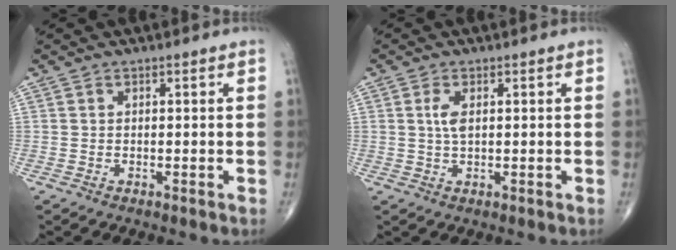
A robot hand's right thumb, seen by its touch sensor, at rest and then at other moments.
{"total": 2.7, "force": [0.6, 1.1, 2.4], "torque": [-0.050, 0.000, 0.012]}